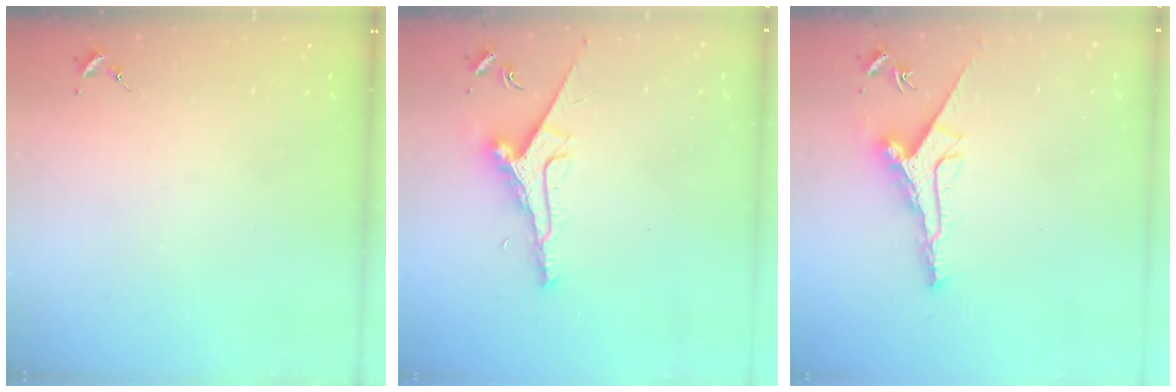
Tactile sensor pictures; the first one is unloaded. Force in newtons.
{"total": 9.5, "press": 9.5, "slide": 0.8}
{"total": 10.9, "press": 10.9, "slide": 0.4}